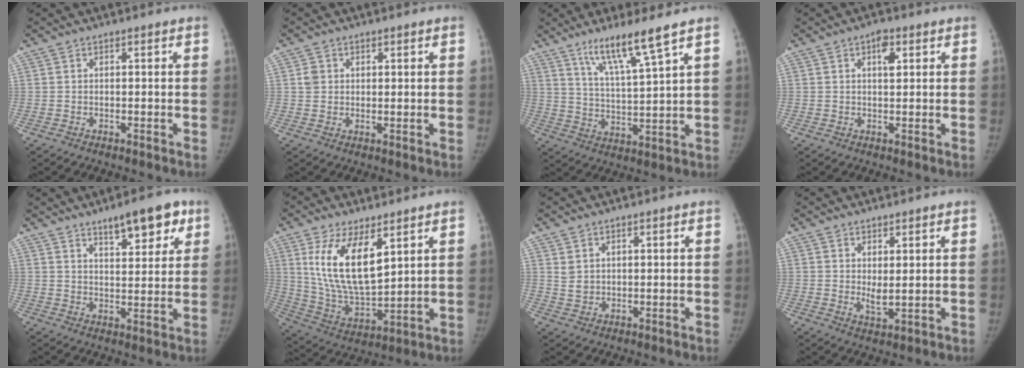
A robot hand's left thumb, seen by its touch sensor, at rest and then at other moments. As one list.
[{"total": 2.6, "force": [1.0, 2.2, 0.9], "torque": [-0.002, -0.006, 0.017]}, {"total": 10.6, "force": [7.1, 0.2, 7.8], "torque": [-0.142, -0.045, 0.137]}, {"total": 3.5, "force": [1.5, 1.7, 2.6], "torque": [-0.030, -0.002, 0.020]}, {"total": 10.4, "force": [6.5, 3.6, 7.3], "torque": [-0.076, -0.031, 0.097]}, {"total": 15.6, "force": [6.6, 6.9, 12.4], "torque": [-0.213, -0.034, 0.142]}, {"total": 2.5, "force": [1.4, 1.7, 1.1], "torque": [-0.009, -0.011, 0.034]}, {"total": 3.6, "force": [1.0, 1.4, 3.2], "torque": [-0.052, -0.018, 0.024]}]